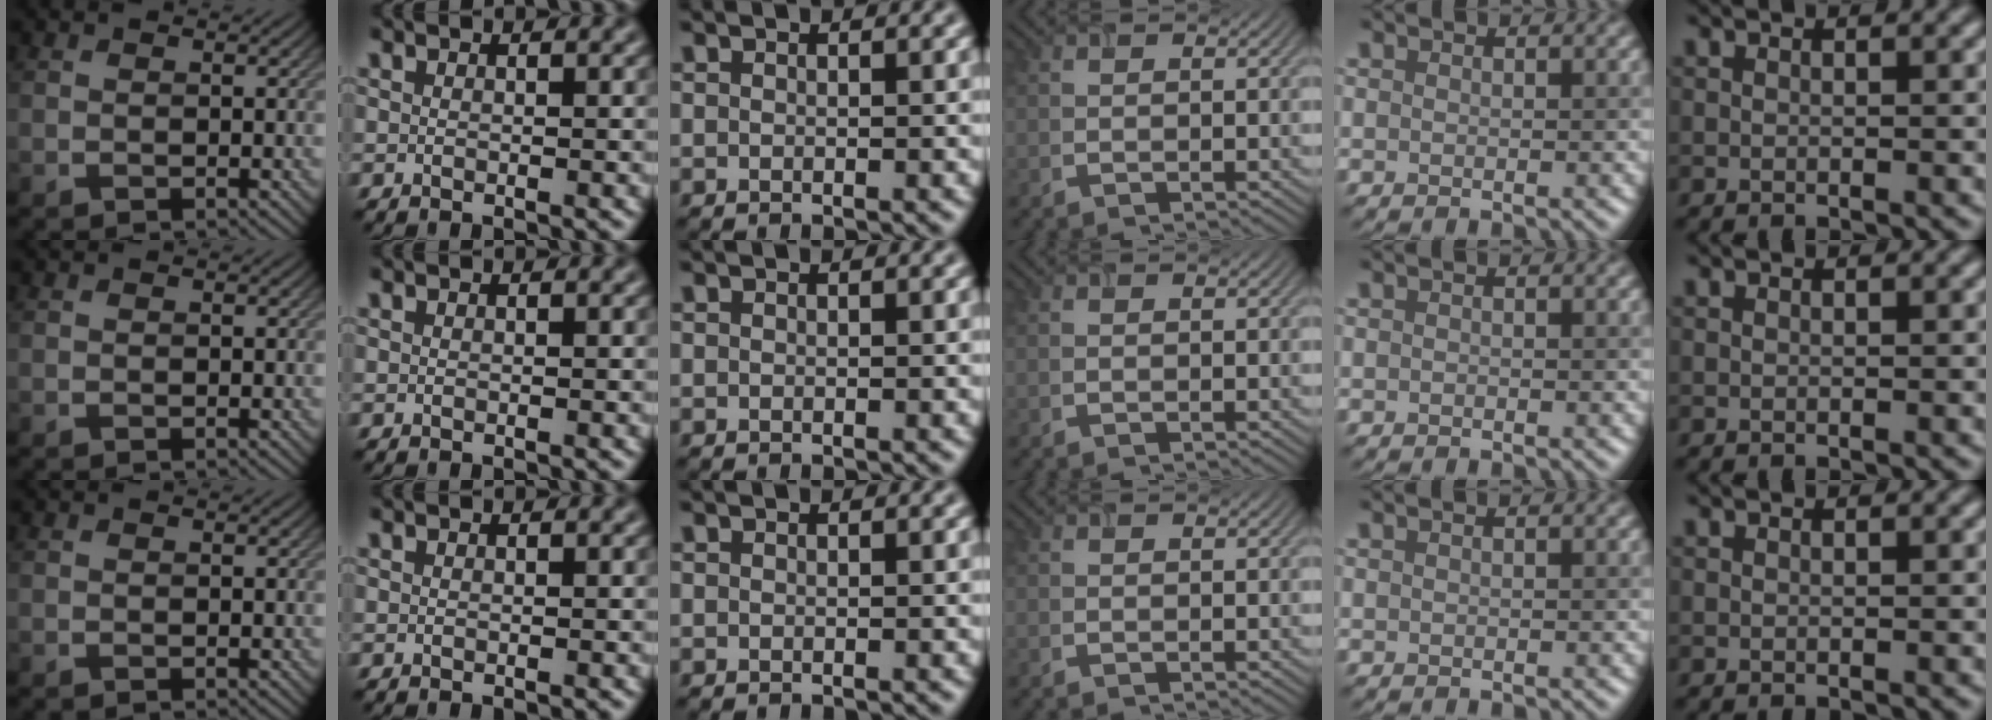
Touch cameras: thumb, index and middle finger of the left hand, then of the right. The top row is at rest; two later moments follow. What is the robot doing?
{"motion": "insert", "object": "airpods case & airpods"}